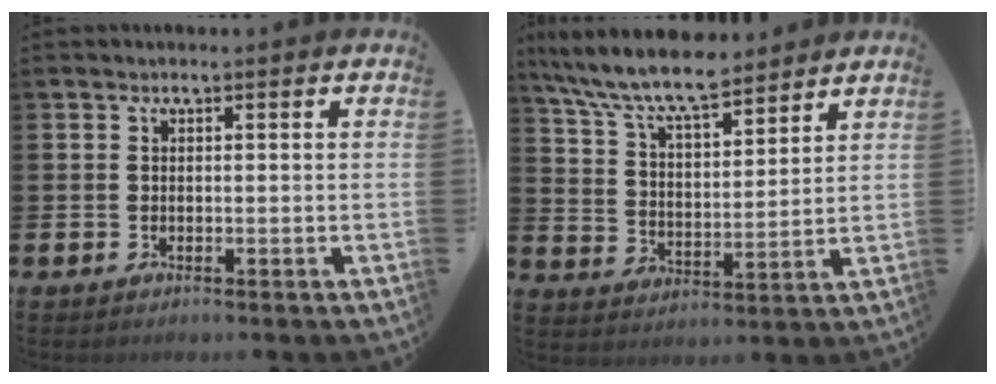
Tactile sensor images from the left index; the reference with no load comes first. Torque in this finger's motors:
{"motor_torque": [1.01, -1.13, 0.93, 0.21]}